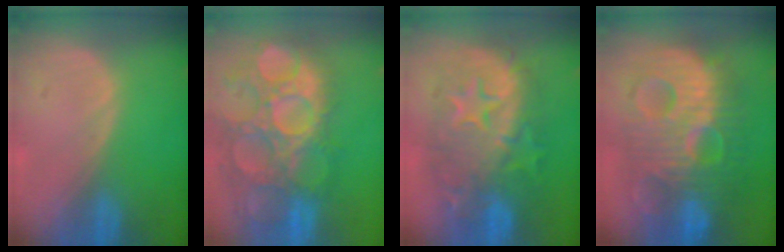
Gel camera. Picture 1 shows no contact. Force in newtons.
{"total": 15.0, "press": 12.6, "slide": 8.1}
{"total": 12.3, "press": 12.2, "slide": 1.1}
{"total": 13.4, "press": 13.4, "slide": 1.0}